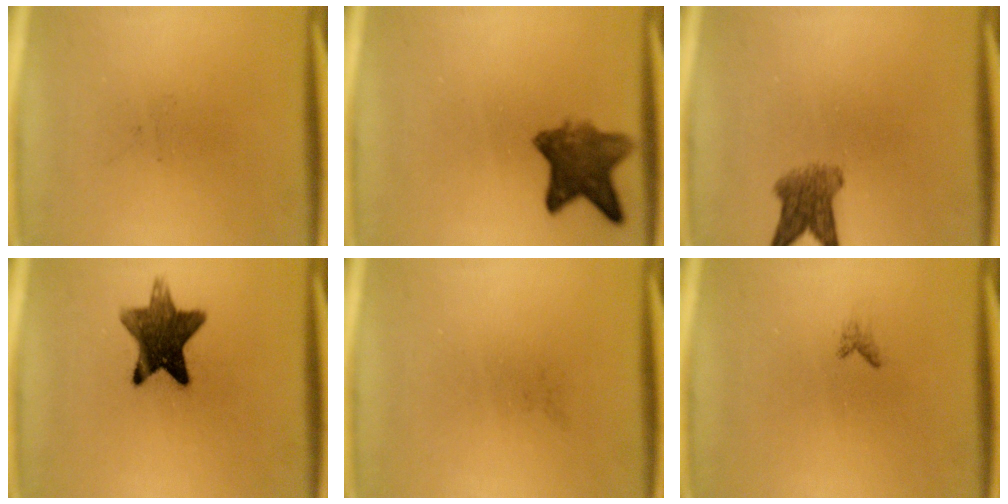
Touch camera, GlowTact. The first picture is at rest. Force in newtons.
{"total": 7.5}
{"total": 4.8}
{"total": 11.4}
{"total": 0.0}
{"total": 0.6}